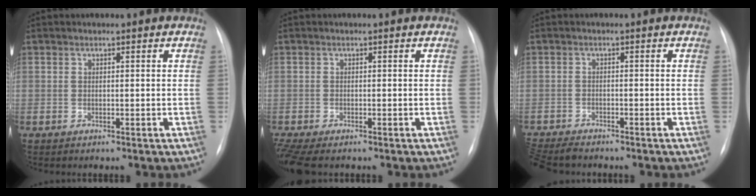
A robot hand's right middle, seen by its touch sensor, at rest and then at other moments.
{"total": 6.2, "force": [-4.6, 2.2, 3.5], "torque": [-0.078, -0.008, -0.073]}
{"total": 6.8, "force": [-6.1, 1.6, 2.5], "torque": [-0.040, -0.018, -0.099]}